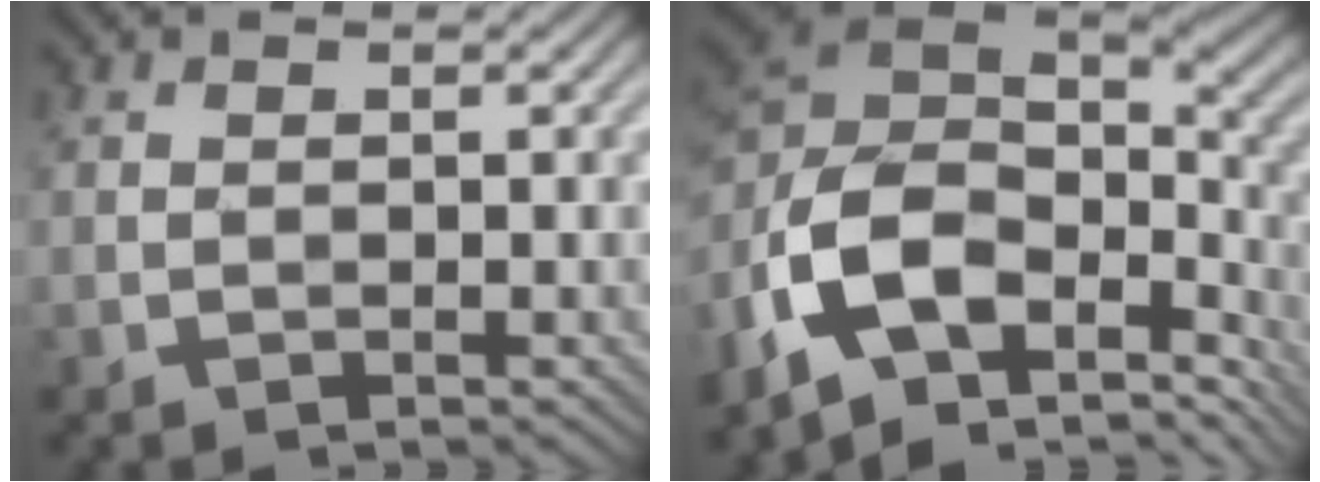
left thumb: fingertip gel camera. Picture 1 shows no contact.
{"total": 15.1, "force": [-4.5, 9.5, 10.8], "torque": [-0.277, -0.013, -0.068]}